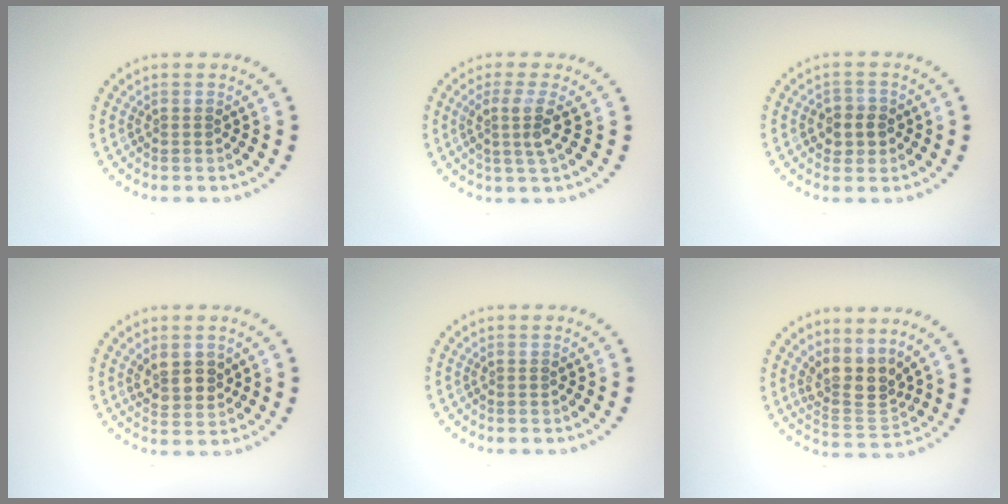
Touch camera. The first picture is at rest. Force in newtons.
{"total": 2.7, "press": 2.0, "slide": 1.8}
{"total": 2.3, "press": 2.2, "slide": 0.7}
{"total": 2.8, "press": 2.6, "slide": 1.1}
{"total": 0.0}
{"total": 3.8, "press": 2.8, "slide": 2.5}